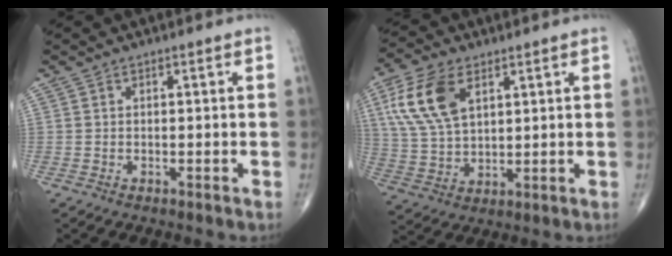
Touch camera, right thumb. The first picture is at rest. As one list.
[{"total": 12.8, "force": [5.1, 7.2, 9.3], "torque": [-0.188, -0.007, 0.105]}]